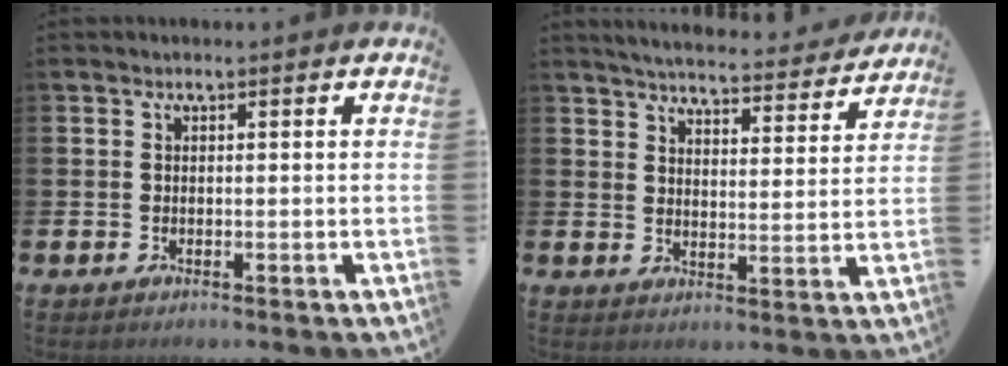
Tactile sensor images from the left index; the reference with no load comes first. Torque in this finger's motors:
{"motor_torque": [0.76, -1.38, 0.13, 0.13]}